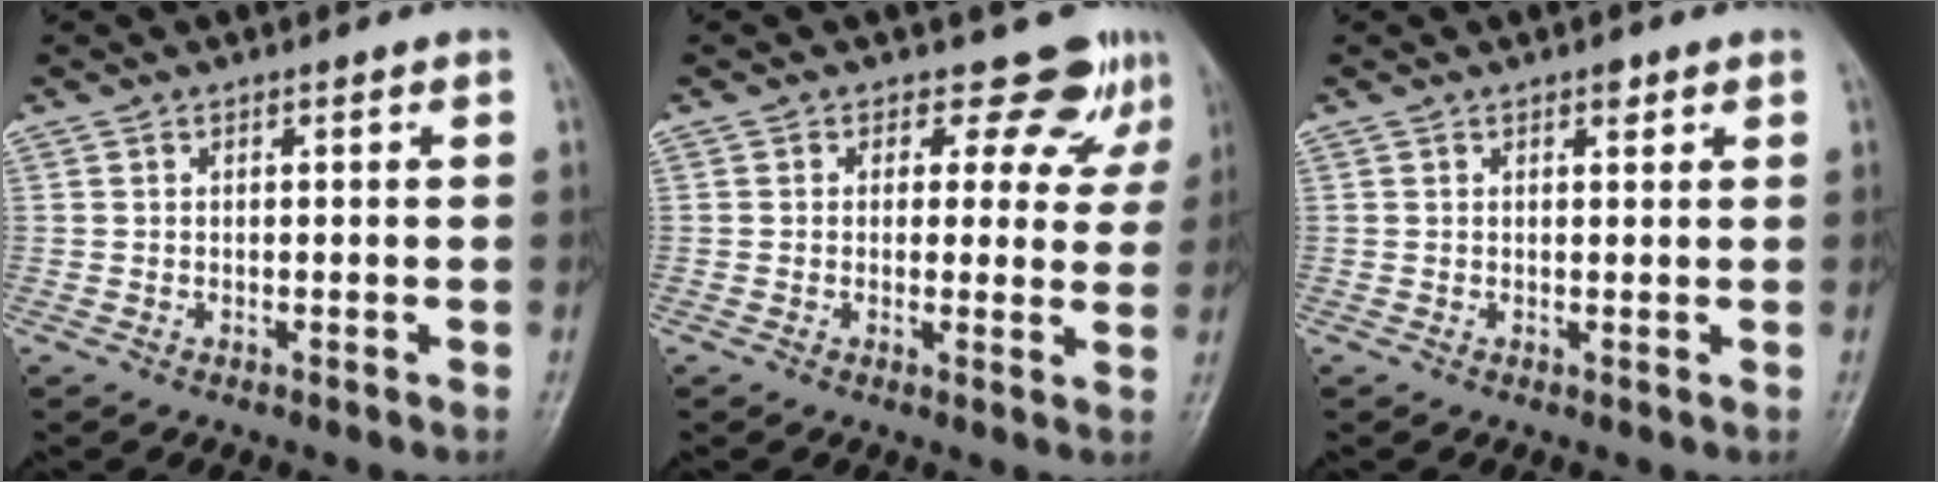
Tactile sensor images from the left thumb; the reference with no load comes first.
{"total": 6.4, "force": [4.8, 3.9, 1.7], "torque": [0.014, -0.031, 0.047]}
{"total": 1.6, "force": [1.0, 0.8, 0.9], "torque": [-0.005, -0.003, 0.012]}